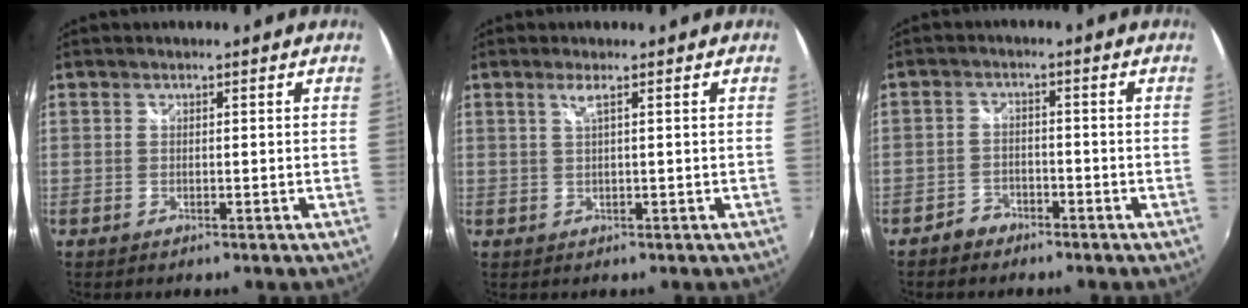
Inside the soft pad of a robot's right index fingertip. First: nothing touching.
{"total": 1.6, "force": [0.8, -0.4, 1.3], "torque": [-0.025, -0.002, 0.015]}
{"total": 3.5, "force": [-2.8, 2.1, 0.4], "torque": [-0.018, 0.008, -0.052]}